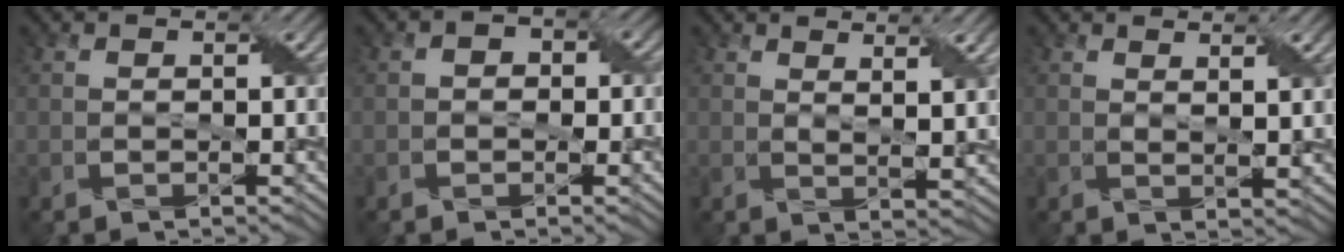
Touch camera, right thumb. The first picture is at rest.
{"total": 1.9, "force": [-0.4, 1.5, 1.1], "torque": [-0.020, -0.001, -0.009]}
{"total": 4.0, "force": [2.5, 0.5, 3.2], "torque": [-0.067, -0.001, 0.046]}
{"total": 2.8, "force": [1.6, 0.3, 2.3], "torque": [-0.042, -0.002, 0.029]}